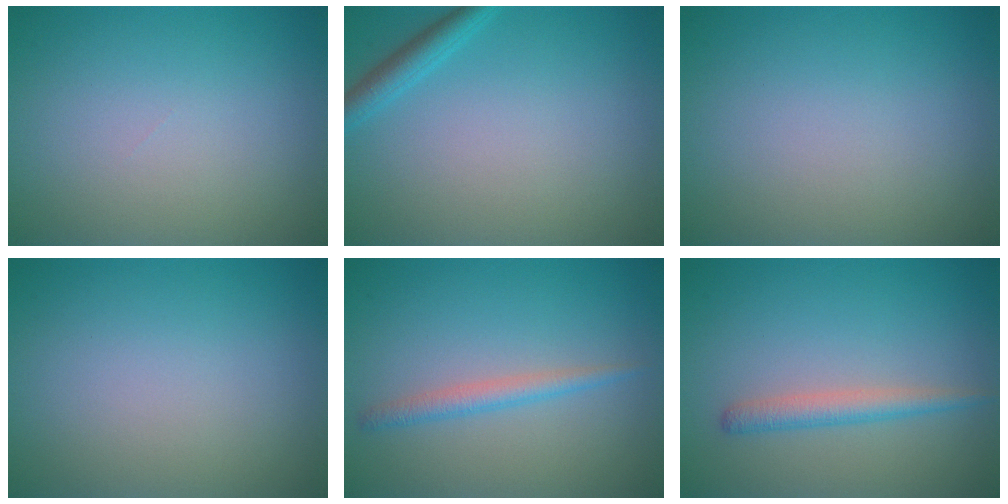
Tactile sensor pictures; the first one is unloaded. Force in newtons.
{"total": 2.0, "press": 2.0, "slide": 0.2}
{"total": 0.0}
{"total": 0.0}
{"total": 1.8, "press": 1.8, "slide": 0.0}
{"total": 2.1, "press": 2.1, "slide": 0.1}